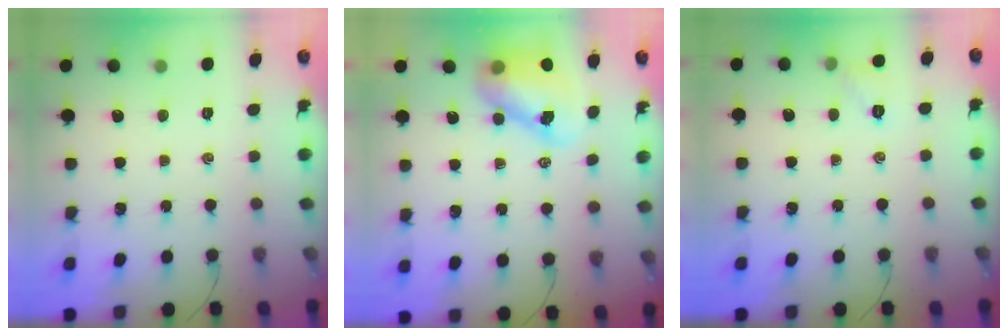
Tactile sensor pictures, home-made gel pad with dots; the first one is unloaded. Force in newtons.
{"total": 9.3, "press": 9.0, "slide": 2.4}
{"total": 4.6, "press": 4.4, "slide": 1.1}